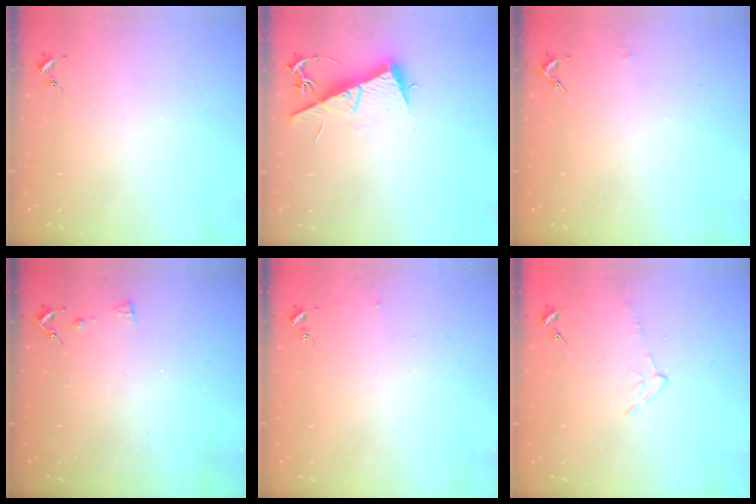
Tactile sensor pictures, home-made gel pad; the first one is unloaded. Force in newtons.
{"total": 12.5, "press": 12.5, "slide": 0.5}
{"total": 1.4, "press": 1.4, "slide": 0.1}
{"total": 5.4, "press": 5.4, "slide": 0.8}
{"total": 2.5, "press": 2.5, "slide": 0.2}
{"total": 4.7, "press": 4.7, "slide": 0.5}